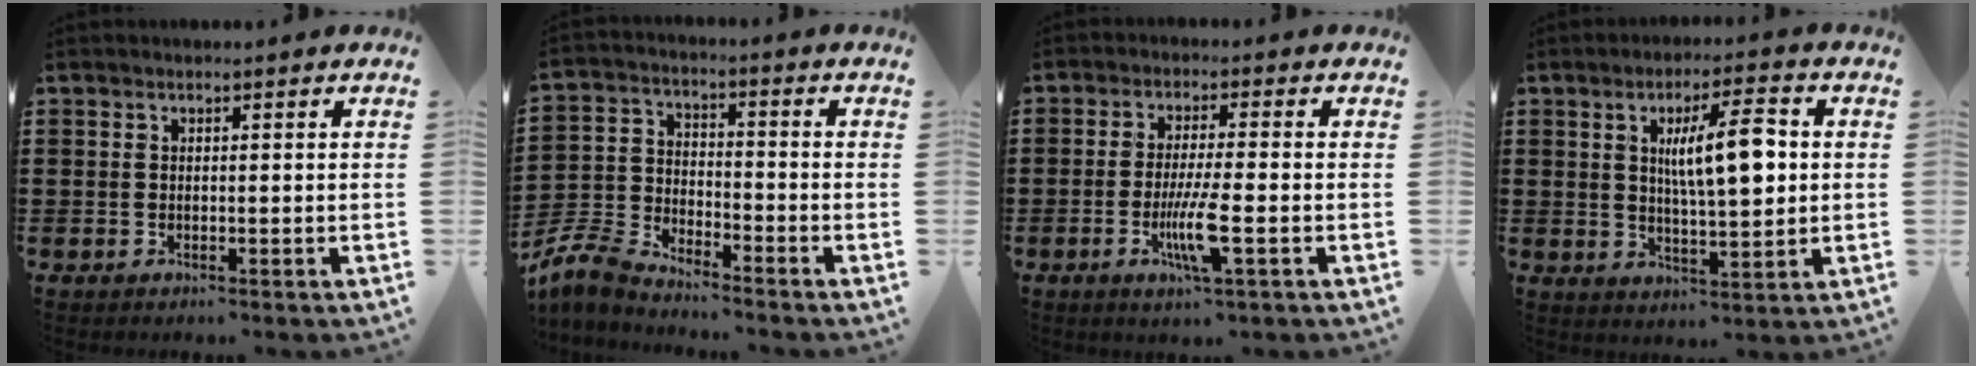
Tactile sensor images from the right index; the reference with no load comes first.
{"total": 6.4, "force": [-6.1, 1.0, 1.5], "torque": [-0.065, -0.007, -0.132]}
{"total": 7.0, "force": [-2.1, 0.8, 6.7], "torque": [-0.137, -0.019, -0.043]}
{"total": 9.3, "force": [1.7, 2.5, 8.8], "torque": [-0.151, 0.002, 0.024]}